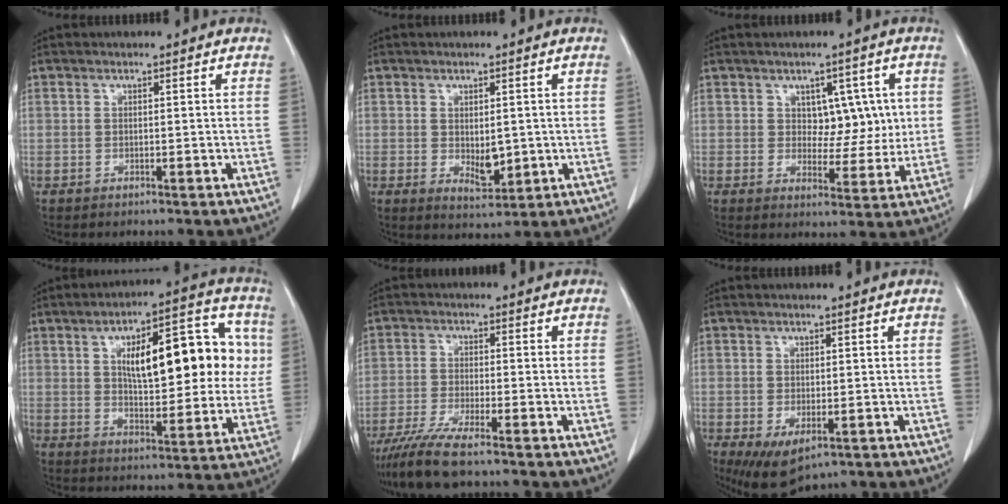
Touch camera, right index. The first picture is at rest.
{"total": 4.2, "force": [-0.1, 2.2, 3.6], "torque": [-0.057, -0.011, 0.009]}
{"total": 6.0, "force": [1.6, 3.9, 4.3], "torque": [-0.042, 0.010, 0.030]}
{"total": 18.6, "force": [4.4, 7.0, 16.7], "torque": [-0.236, 0.035, 0.065]}
{"total": 7.1, "force": [-5.9, 0.1, 4.0], "torque": [-0.068, -0.021, -0.106]}
{"total": 6.3, "force": [-3.0, 3.1, 4.6], "torque": [-0.073, -0.017, -0.040]}